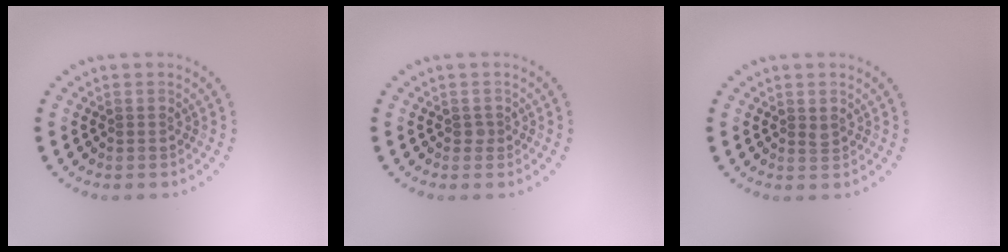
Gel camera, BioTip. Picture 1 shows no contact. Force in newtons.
{"total": 0.6, "press": 0.5, "slide": 0.3}
{"total": 0.6, "press": 0.5, "slide": 0.3}